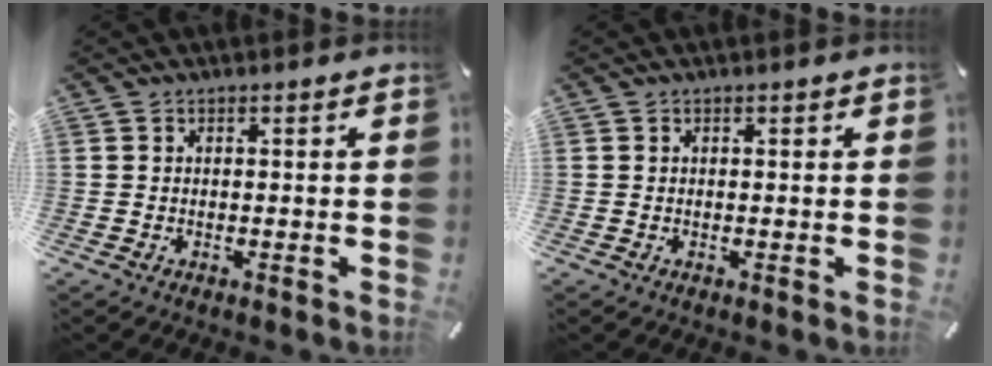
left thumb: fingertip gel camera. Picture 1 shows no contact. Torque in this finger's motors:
{"motor_torque": [0.16, 0.26, 0.04, -0.10, 0.03]}